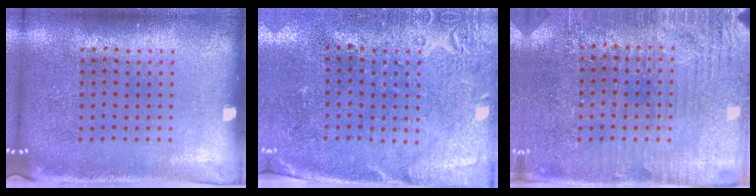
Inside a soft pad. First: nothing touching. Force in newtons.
{"total": 2.7, "press": 2.2, "slide": 1.5}
{"total": 3.2, "press": 3.1, "slide": 0.7}